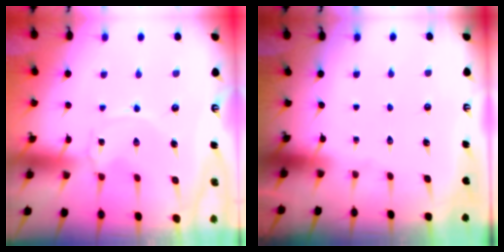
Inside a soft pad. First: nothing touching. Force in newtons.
{"total": 0.0}